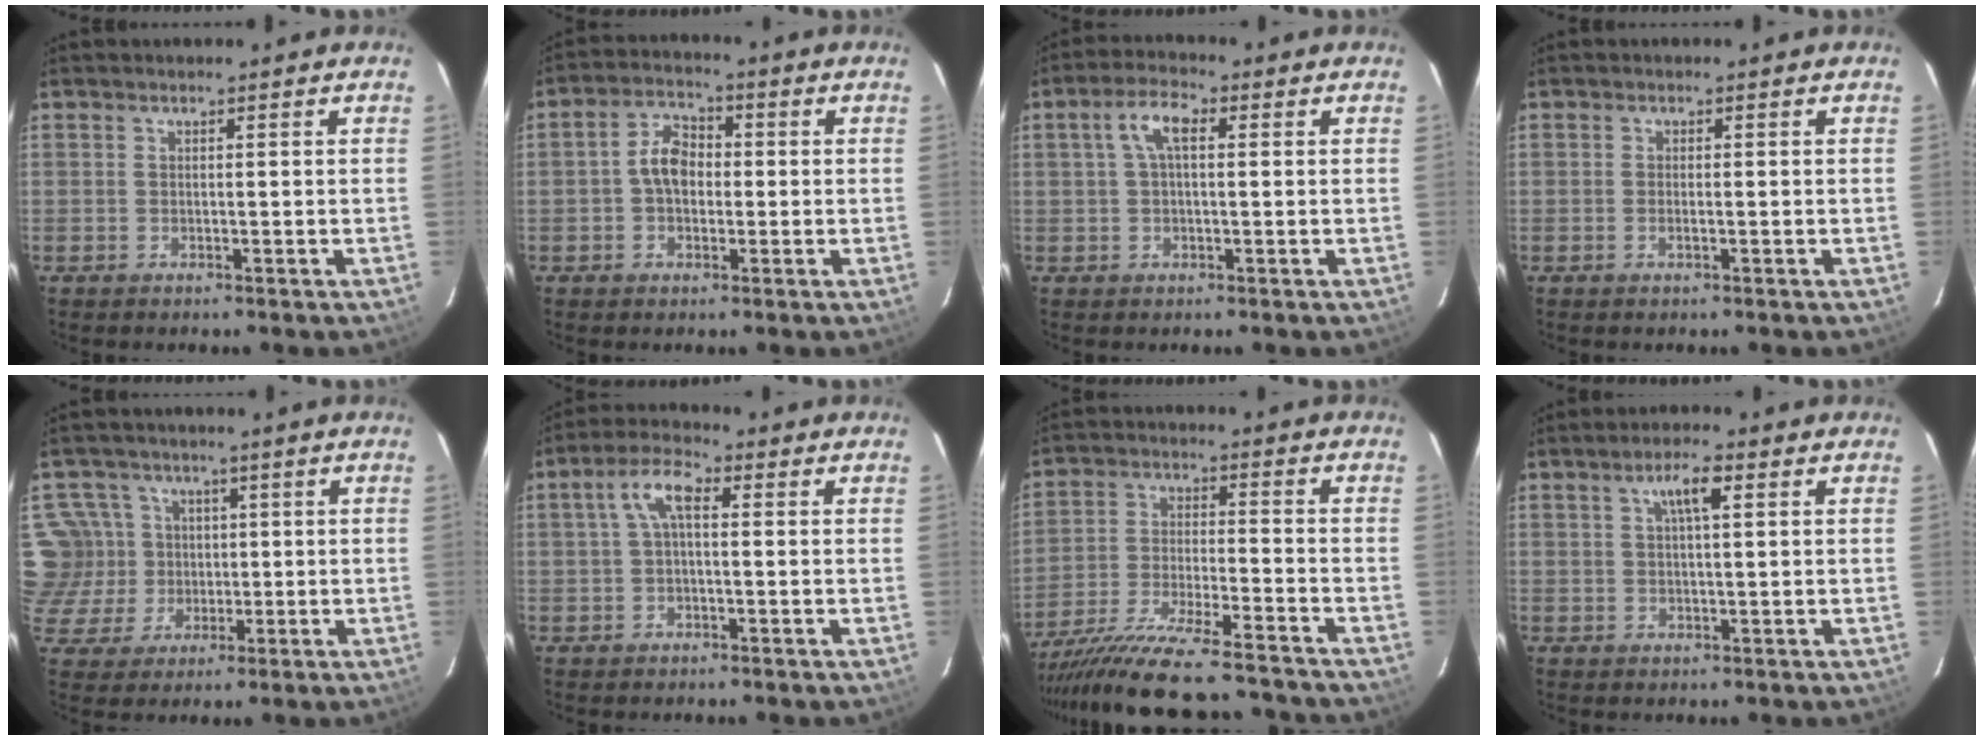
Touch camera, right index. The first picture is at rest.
{"total": 6.0, "force": [-0.4, 4.1, 4.3], "torque": [-0.080, 0.020, -0.007]}
{"total": 5.0, "force": [1.0, 2.1, 4.4], "torque": [-0.088, 0.017, 0.019]}
{"total": 1.0, "force": [-0.3, 0.2, 0.9], "torque": [-0.017, 0.001, -0.005]}
{"total": 7.3, "force": [0.9, 7.2, 0.8], "torque": [-0.031, 0.013, 0.017]}
{"total": 5.3, "force": [0.6, 2.2, 4.8], "torque": [-0.097, 0.020, 0.012]}
{"total": 21.4, "force": [-19.3, 1.8, 9.1], "torque": [-0.178, -0.051, -0.305]}
{"total": 4.2, "force": [1.6, 0.8, 3.8], "torque": [-0.071, 0.009, 0.029]}